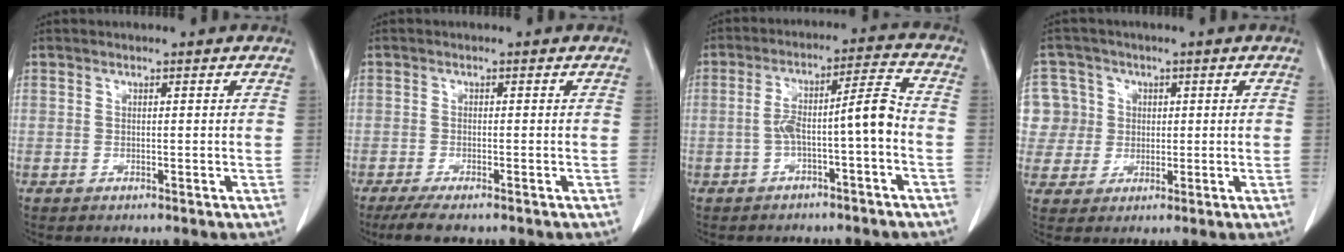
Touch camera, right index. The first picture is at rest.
{"total": 4.0, "force": [-3.1, 0.7, 2.5], "torque": [-0.045, -0.010, -0.050]}
{"total": 7.6, "force": [-2.1, 0.5, 7.3], "torque": [-0.126, 0.035, -0.031]}
{"total": 10.1, "force": [2.0, 9.8, 1.2], "torque": [-0.045, 0.041, 0.055]}